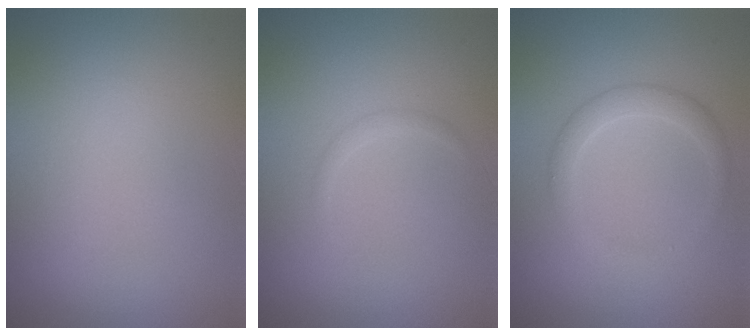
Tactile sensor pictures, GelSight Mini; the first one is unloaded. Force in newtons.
{"total": 0.6, "press": 0.6, "slide": 0.0}
{"total": 1.5, "press": 1.5, "slide": 0.0}